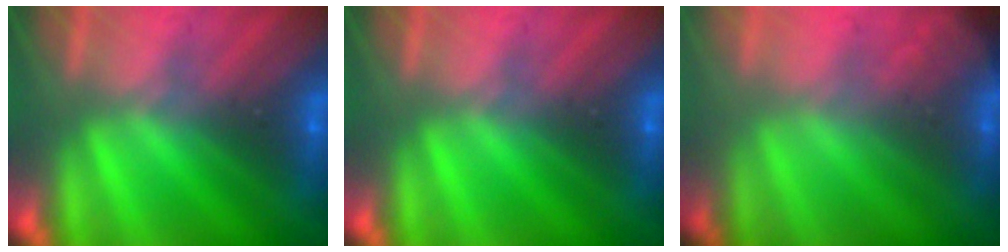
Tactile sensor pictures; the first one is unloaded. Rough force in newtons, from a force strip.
{"total": 0.0}
{"total": 1.9}